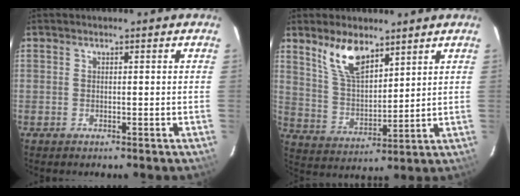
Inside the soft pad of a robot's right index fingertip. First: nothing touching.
{"total": 9.9, "force": [6.7, 4.1, 6.1], "torque": [-0.114, 0.008, 0.139]}